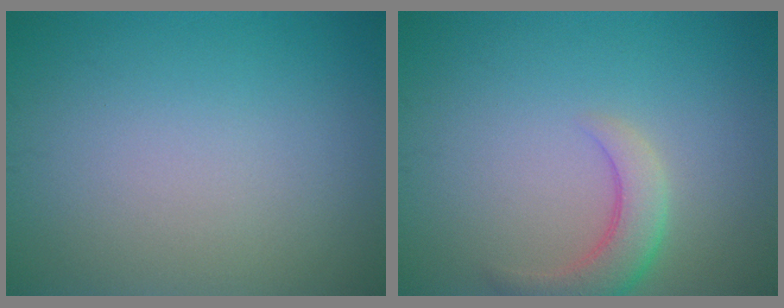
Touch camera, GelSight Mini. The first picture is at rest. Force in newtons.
{"total": 3.4, "press": 3.4, "slide": 0.3}